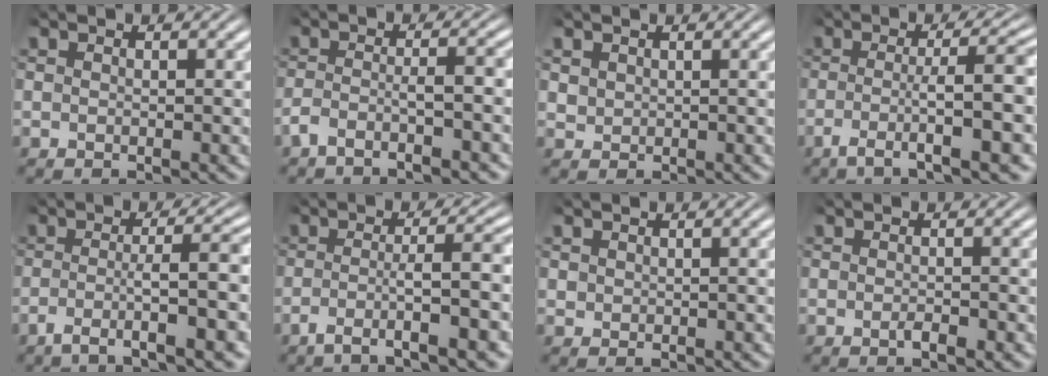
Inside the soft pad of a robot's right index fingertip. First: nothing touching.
{"total": 3.3, "force": [-2.7, 0.8, 1.7], "torque": [-0.026, -0.010, -0.045]}
{"total": 1.3, "force": [0.7, 1.1, 0.1], "torque": [-0.012, -0.008, 0.025]}
{"total": 6.6, "force": [-3.1, 1.1, 5.7], "torque": [-0.081, -0.015, -0.038]}
{"total": 5.5, "force": [-3.0, 0.5, 4.5], "torque": [-0.069, -0.013, -0.038]}
{"total": 5.0, "force": [-2.9, 0.4, 4.1], "torque": [-0.061, -0.012, -0.039]}
{"total": 0.7, "force": [0.2, 0.7, 0.0], "torque": [-0.004, -0.010, 0.014]}
{"total": 0.9, "force": [-0.6, 0.4, 0.5], "torque": [-0.005, -0.001, -0.012]}